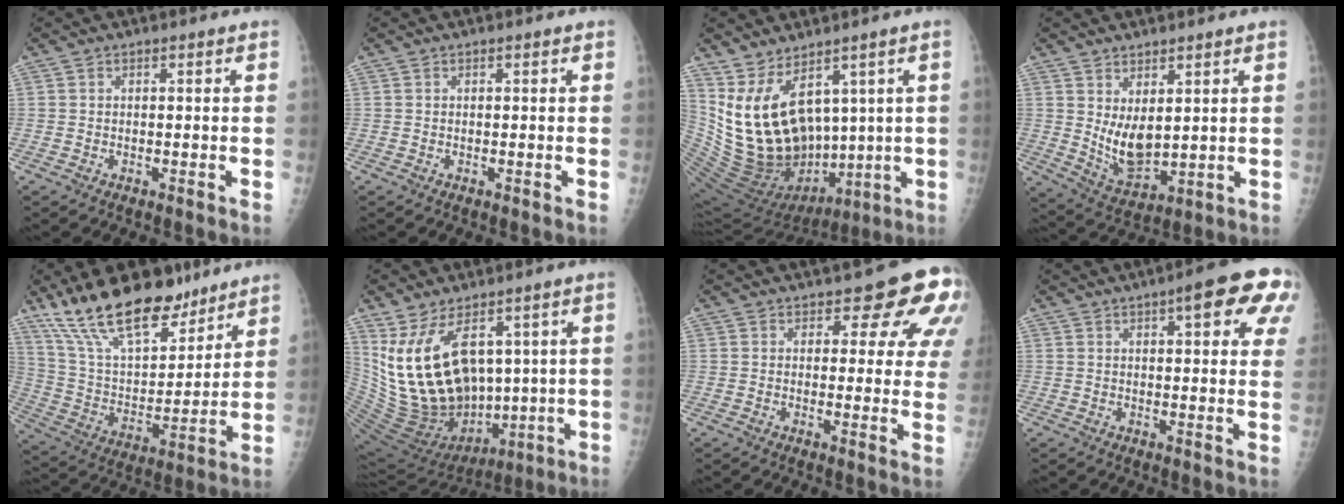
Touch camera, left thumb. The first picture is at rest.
{"total": 0.0}
{"total": 19.2, "force": [4.7, 11.5, 14.6], "torque": [-0.249, -0.038, 0.129]}
{"total": 7.9, "force": [2.1, 4.0, 6.5], "torque": [-0.096, -0.035, 0.054]}
{"total": 21.1, "force": [15.8, 8.5, 11.2], "torque": [-0.156, -0.071, 0.285]}
{"total": 21.8, "force": [5.0, 13.0, 16.9], "torque": [-0.301, -0.037, 0.130]}
{"total": 10.1, "force": [6.2, 4.2, 6.8], "torque": [-0.042, -0.034, 0.064]}
{"total": 13.4, "force": [6.2, 3.7, 11.3], "torque": [-0.111, -0.010, 0.068]}